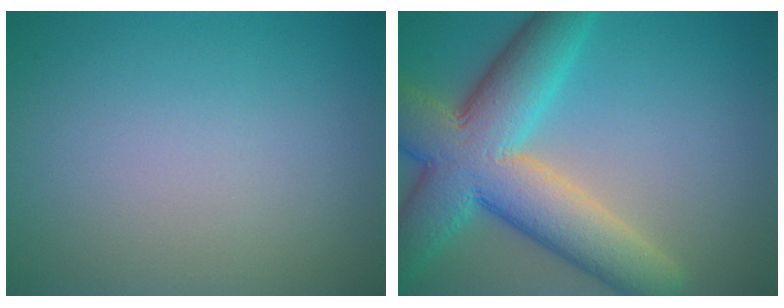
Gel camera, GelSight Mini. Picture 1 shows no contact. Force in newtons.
{"total": 11.0, "press": 10.9, "slide": 0.5}